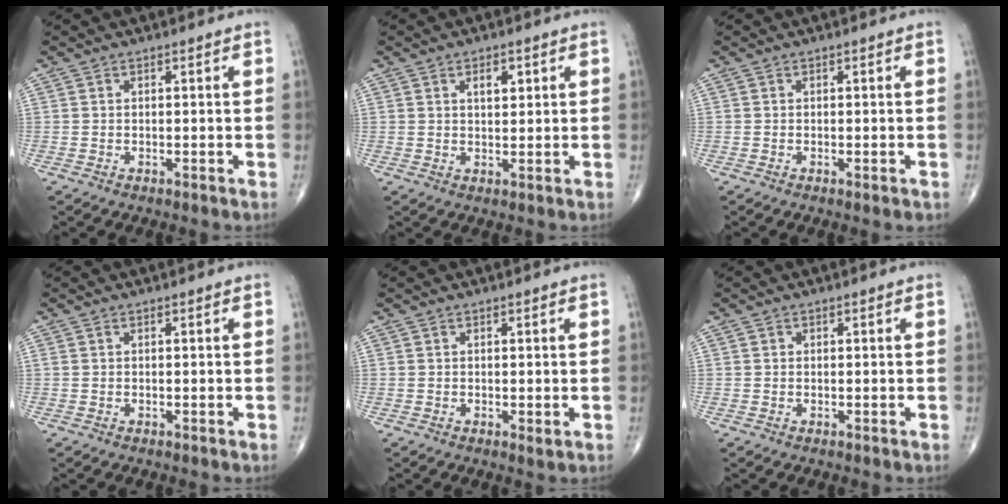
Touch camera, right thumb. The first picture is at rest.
{"total": 3.2, "force": [1.4, 1.7, 2.4], "torque": [-0.027, -0.007, 0.021]}
{"total": 0.9, "force": [-0.4, 0.2, 0.8], "torque": [-0.009, -0.003, -0.005]}
{"total": 0.0}
{"total": 0.9, "force": [0.1, 0.3, 0.8], "torque": [-0.014, -0.005, 0.002]}
{"total": 0.0}